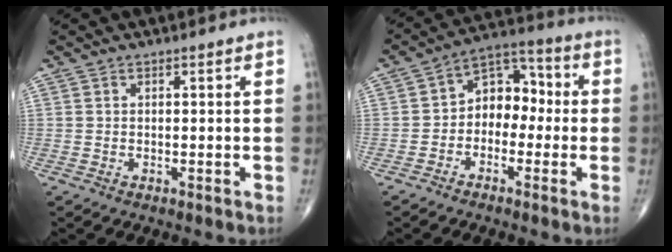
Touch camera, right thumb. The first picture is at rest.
{"total": 8.8, "force": [-1.1, 6.4, 5.9], "torque": [-0.051, 0.044, -0.039]}